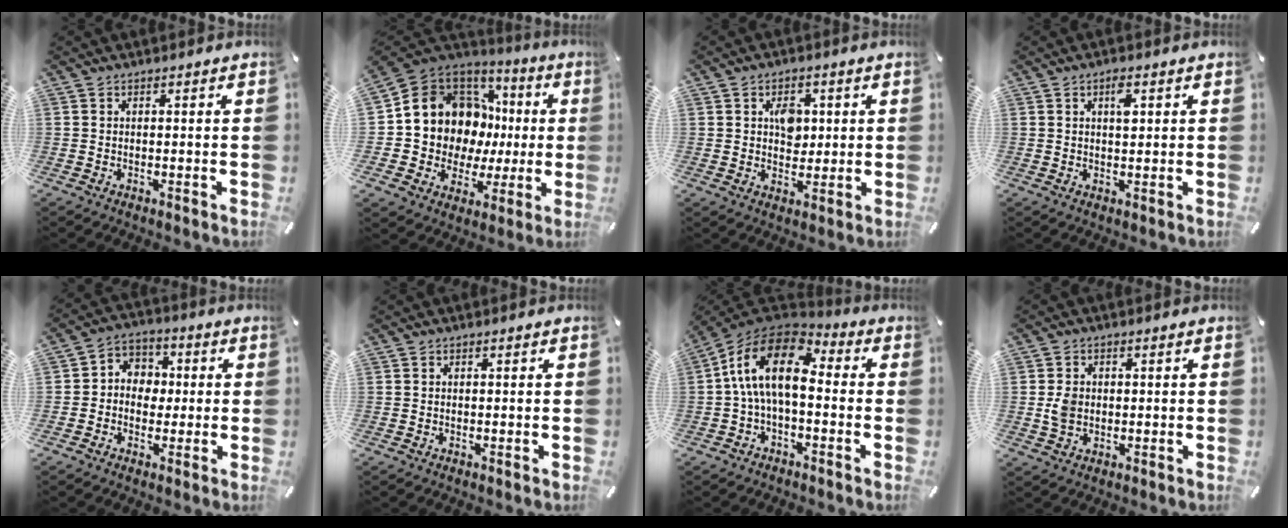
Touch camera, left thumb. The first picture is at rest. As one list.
[{"total": 12.2, "force": [3.9, 11.0, 3.5], "torque": [-0.075, -0.058, 0.091]}, {"total": 5.8, "force": [1.4, 4.6, 3.4], "torque": [-0.034, -0.005, 0.016]}, {"total": 3.1, "force": [1.2, 1.3, 2.5], "torque": [-0.038, 0.000, 0.015]}, {"total": 5.4, "force": [-1.4, 5.1, 1.2], "torque": [-0.025, 0.017, -0.030]}, {"total": 0.0}, {"total": 14.5, "force": [0.9, 8.3, 11.9], "torque": [-0.248, 0.007, 0.012]}, {"total": 3.9, "force": [0.0, 3.2, 2.2], "torque": [-0.039, 0.001, -0.002]}]